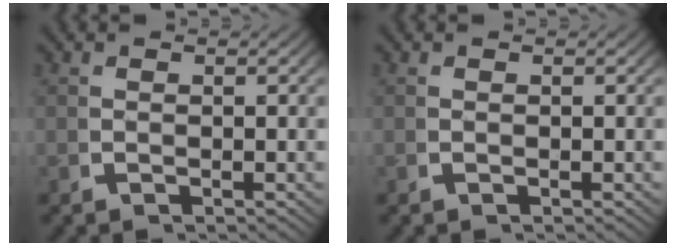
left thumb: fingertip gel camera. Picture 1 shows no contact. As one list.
[{"total": 0.0}]